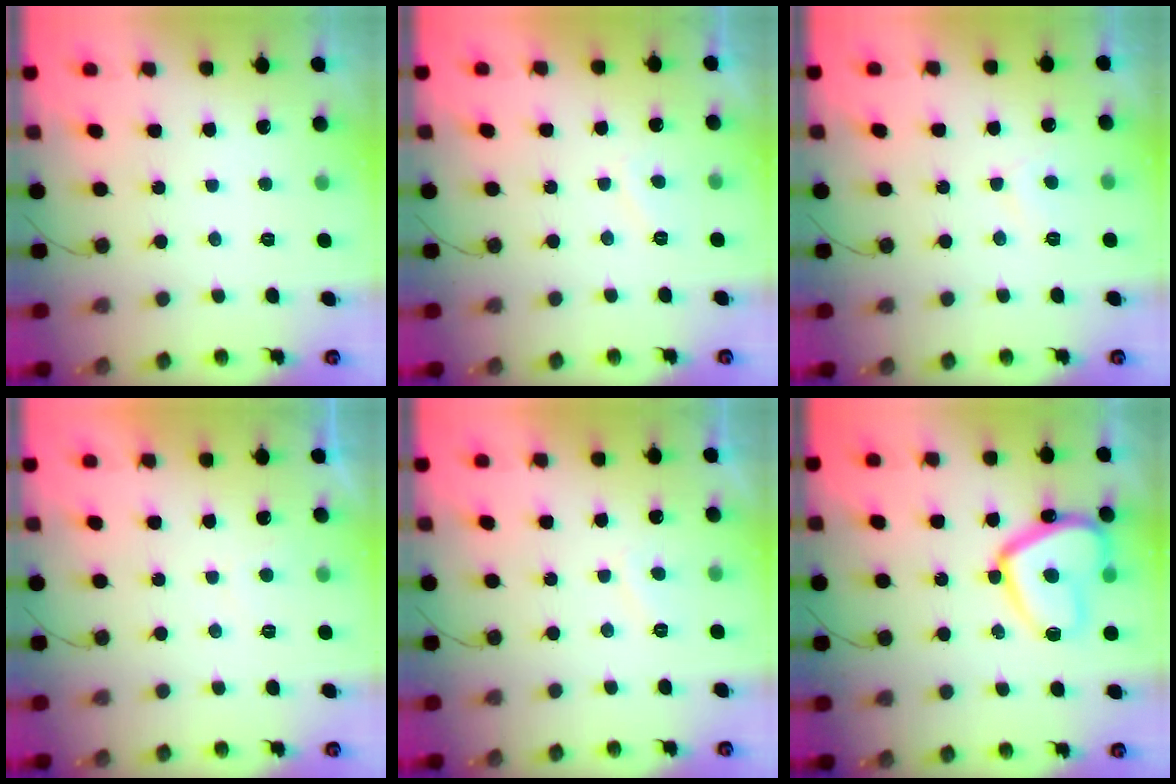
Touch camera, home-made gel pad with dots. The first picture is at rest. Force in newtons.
{"total": 1.6, "press": 1.4, "slide": 0.7}
{"total": 4.7, "press": 4.7, "slide": 0.4}
{"total": 0.8, "press": 0.5, "slide": 0.6}
{"total": 1.7, "press": 1.5, "slide": 0.8}
{"total": 15.5, "press": 15.4, "slide": 1.5}